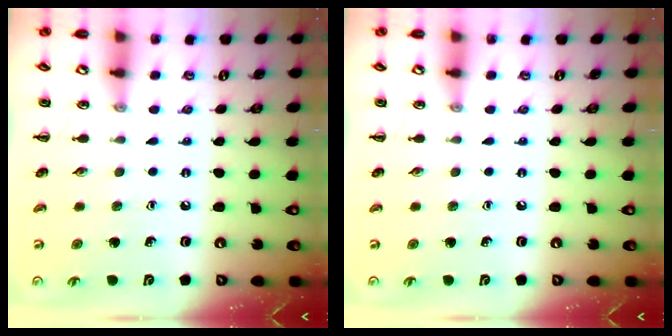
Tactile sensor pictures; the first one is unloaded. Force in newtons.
{"total": 0.0}